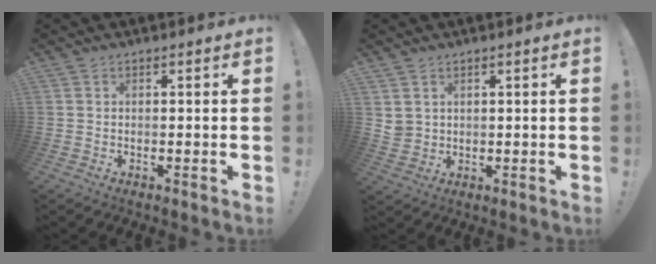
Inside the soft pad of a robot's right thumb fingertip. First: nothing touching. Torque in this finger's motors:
{"motor_torque": [0.07, 0.05, 0.04, -0.04, 0.02]}